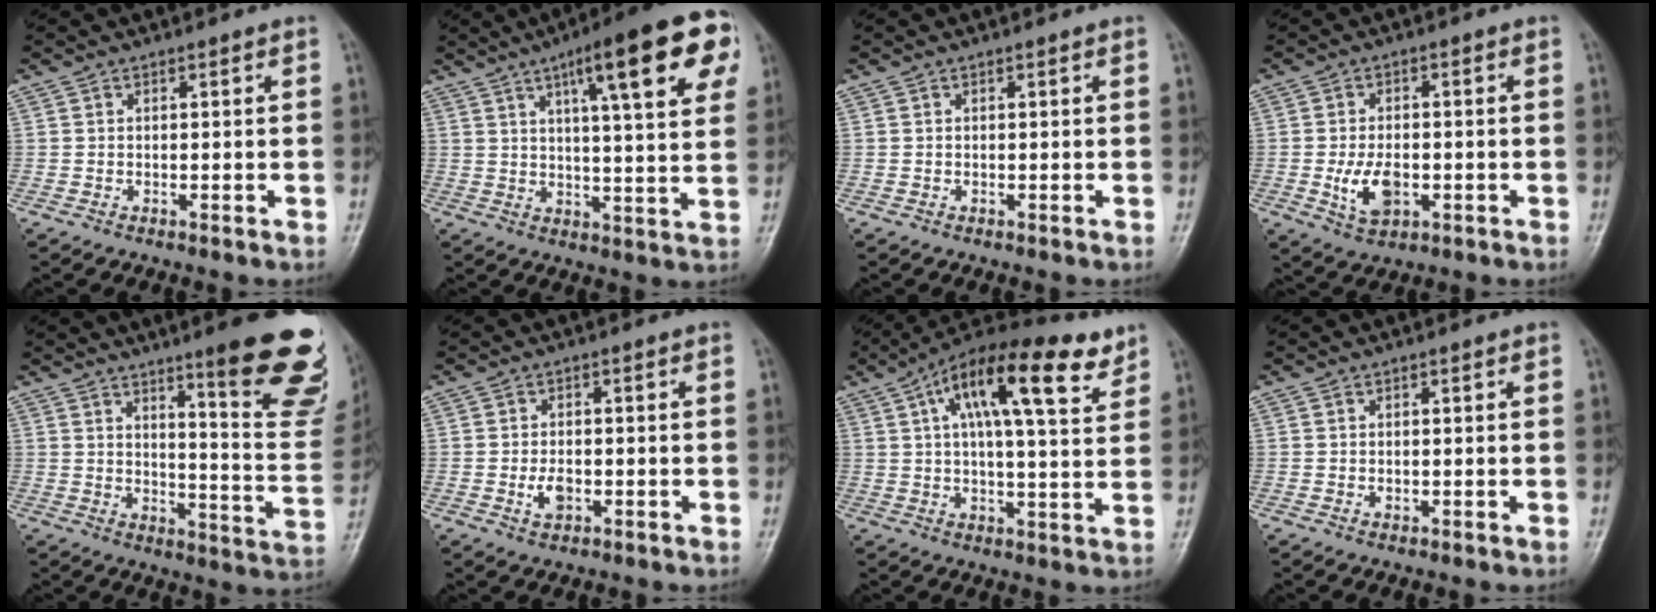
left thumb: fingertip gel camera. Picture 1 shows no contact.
{"total": 19.1, "force": [8.7, 4.0, 16.5], "torque": [-0.206, -0.006, 0.116]}
{"total": 0.0}
{"total": 6.5, "force": [-1.7, 3.9, 4.9], "torque": [-0.084, 0.000, -0.025]}
{"total": 20.7, "force": [12.2, 3.7, 16.4], "torque": [-0.168, -0.075, 0.163]}
{"total": 3.2, "force": [-1.1, 2.0, 2.3], "torque": [-0.040, 0.002, -0.018]}
{"total": 18.5, "force": [9.2, 6.0, 15.0], "torque": [-0.223, -0.003, 0.140]}
{"total": 0.5, "force": [-0.2, 0.4, 0.2], "torque": [-0.001, 0.000, -0.002]}